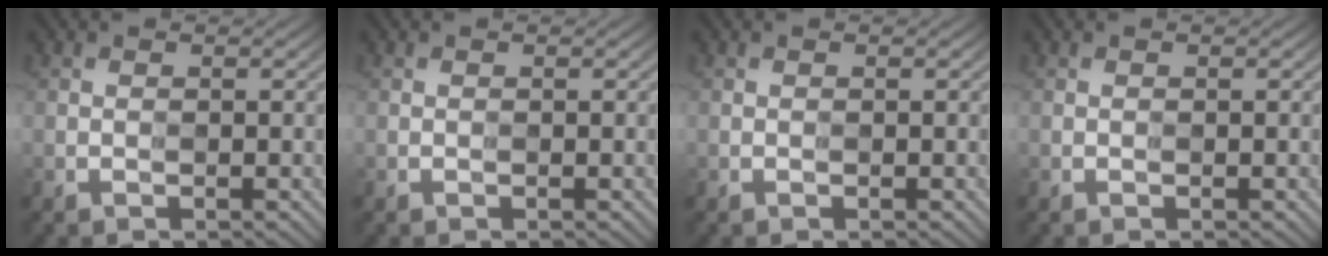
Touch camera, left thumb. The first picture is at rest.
{"total": 0.0}
{"total": 0.0}
{"total": 0.0}